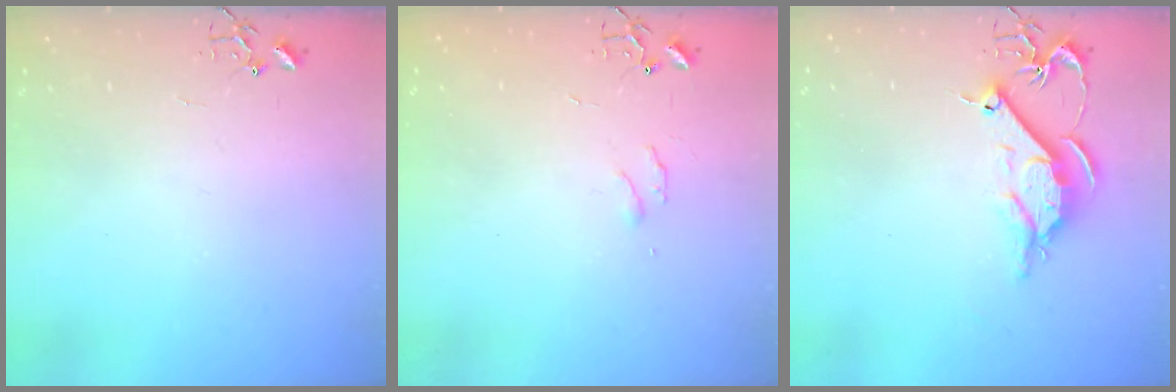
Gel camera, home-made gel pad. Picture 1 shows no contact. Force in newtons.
{"total": 4.6, "press": 4.6, "slide": 0.5}
{"total": 9.9, "press": 9.8, "slide": 0.8}